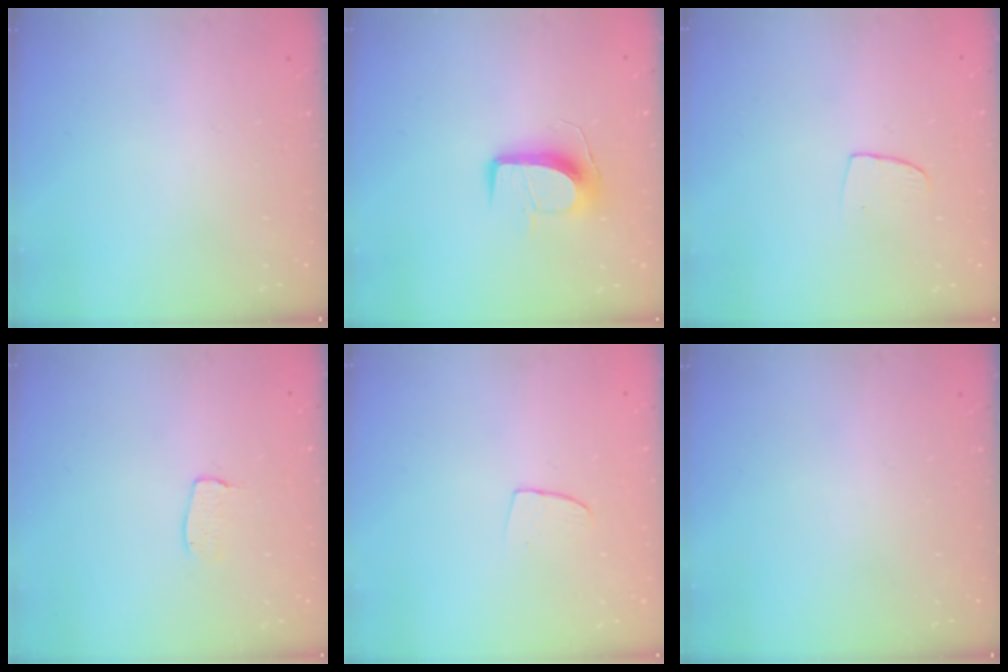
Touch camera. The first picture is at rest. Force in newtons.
{"total": 10.7, "press": 10.7, "slide": 0.4}
{"total": 5.5, "press": 5.5, "slide": 0.4}
{"total": 5.8, "press": 5.8, "slide": 0.2}
{"total": 5.2, "press": 5.2, "slide": 0.4}
{"total": 0.0}